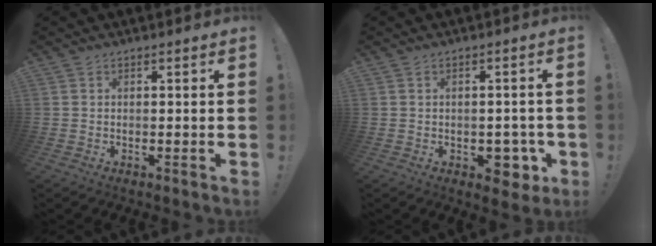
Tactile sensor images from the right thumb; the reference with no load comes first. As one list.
[{"total": 6.8, "force": [-2.0, 5.0, 4.2], "torque": [-0.036, 0.012, -0.027]}]